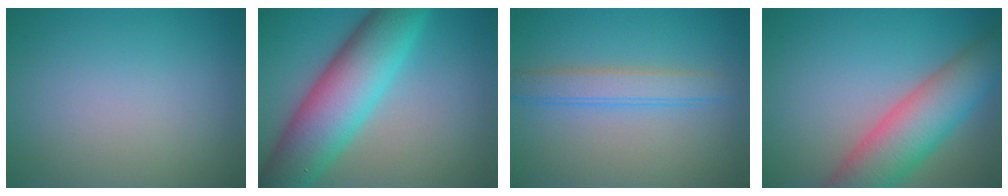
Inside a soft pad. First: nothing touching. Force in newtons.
{"total": 10.3, "press": 10.3, "slide": 0.2}
{"total": 3.0, "press": 2.9, "slide": 0.2}
{"total": 8.3, "press": 8.3, "slide": 0.5}